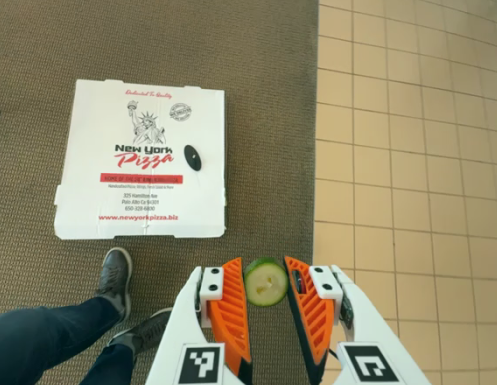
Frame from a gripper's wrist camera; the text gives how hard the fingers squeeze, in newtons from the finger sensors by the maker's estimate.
{"total": 8.0, "left": 7.8, "right": 8.2}